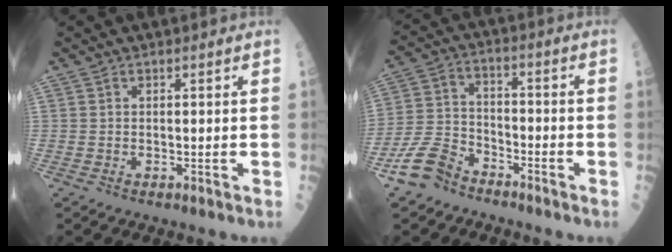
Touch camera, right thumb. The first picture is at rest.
{"total": 8.7, "force": [-6.3, 4.8, 3.6], "torque": [-0.067, 0.038, -0.132]}